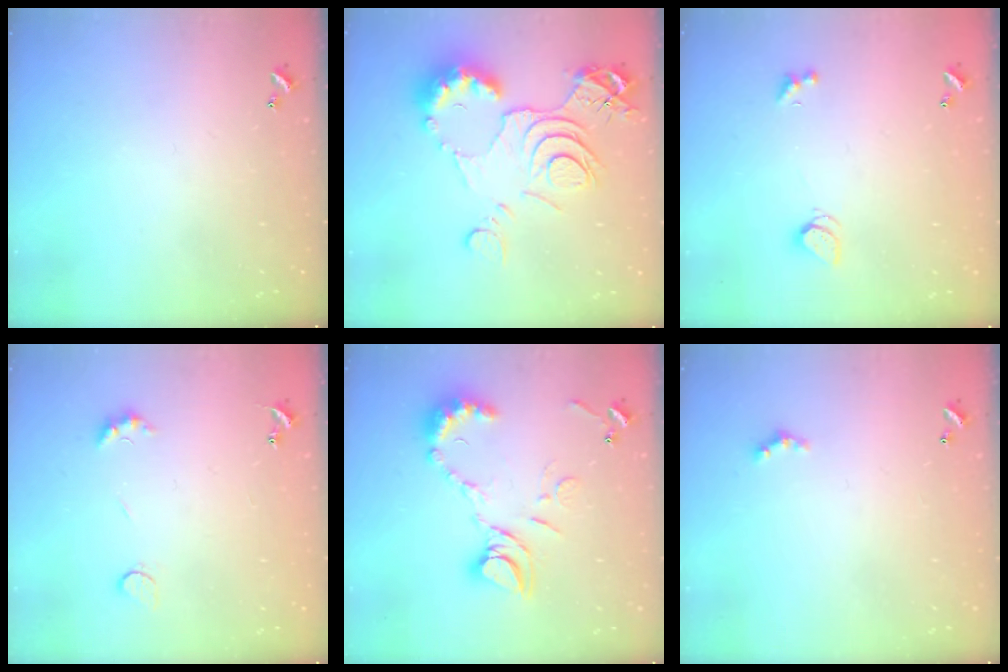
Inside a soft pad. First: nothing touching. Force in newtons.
{"total": 14.5, "press": 14.5, "slide": 1.1}
{"total": 1.3, "press": 1.2, "slide": 0.4}
{"total": 4.2, "press": 4.2, "slide": 0.7}
{"total": 13.5, "press": 13.4, "slide": 1.2}
{"total": 1.3, "press": 1.2, "slide": 0.4}